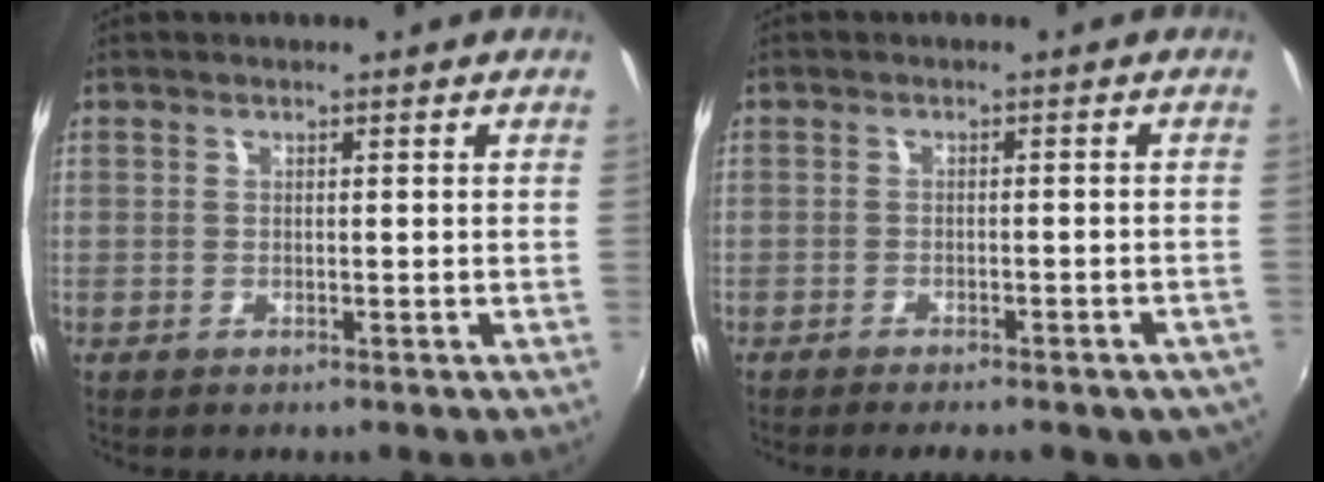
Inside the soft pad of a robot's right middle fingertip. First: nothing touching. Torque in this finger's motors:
{"motor_torque": [1.06, -1.08, 0.55, 0.05]}